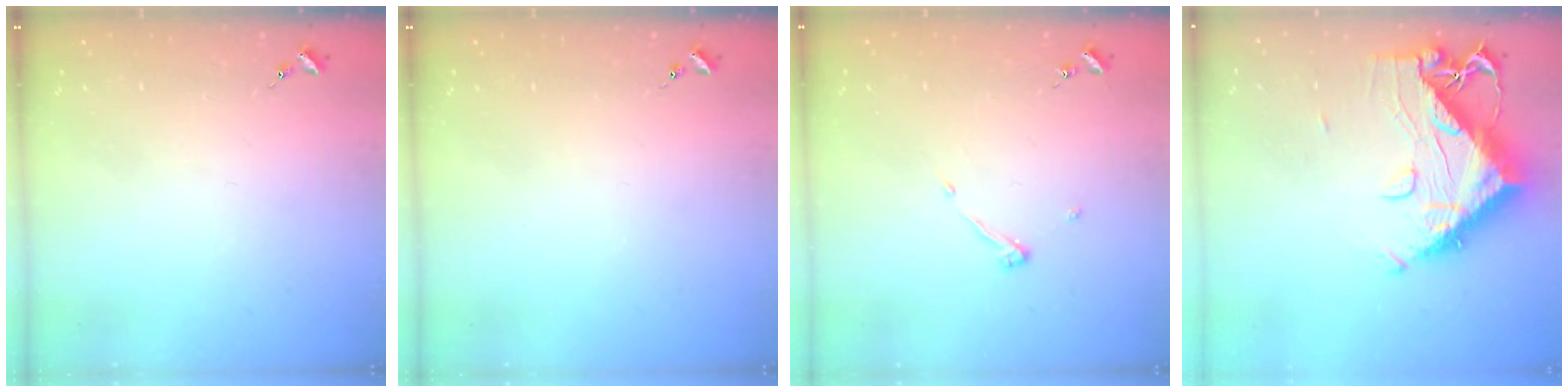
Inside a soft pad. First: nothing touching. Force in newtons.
{"total": 0.0}
{"total": 3.8, "press": 3.8, "slide": 0.6}
{"total": 16.3, "press": 16.2, "slide": 1.6}